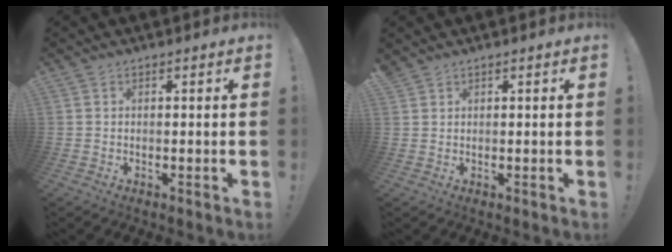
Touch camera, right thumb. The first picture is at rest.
{"total": 1.2, "force": [1.1, 0.5, 0.3], "torque": [-0.003, -0.004, 0.020]}